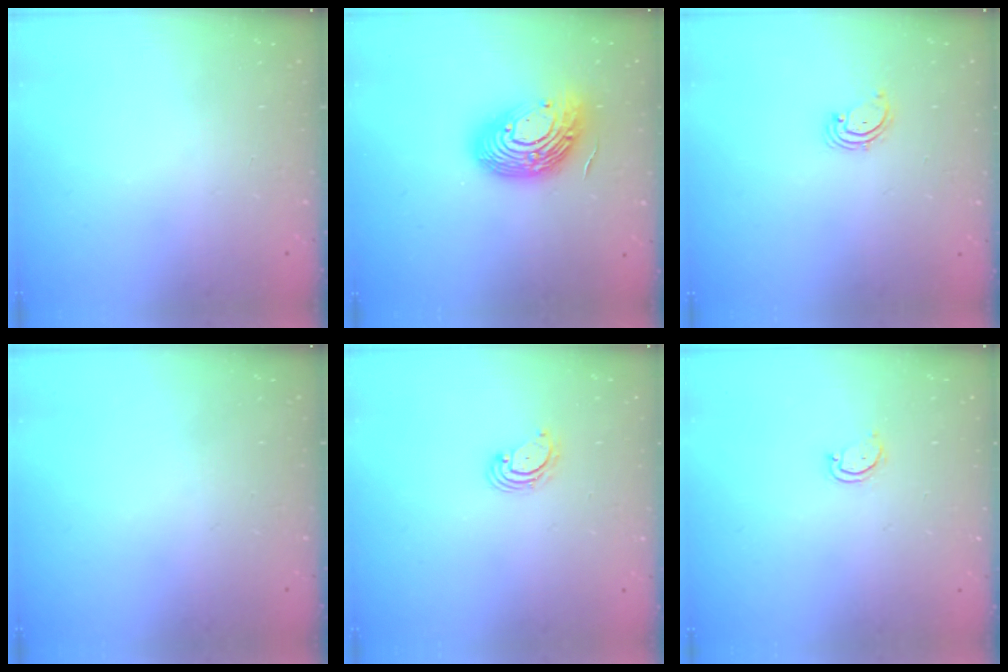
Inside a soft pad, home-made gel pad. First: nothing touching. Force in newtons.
{"total": 17.0, "press": 16.9, "slide": 1.2}
{"total": 2.1, "press": 2.1, "slide": 0.3}
{"total": 0.0}
{"total": 3.8, "press": 3.8, "slide": 0.5}
{"total": 2.7, "press": 2.7, "slide": 0.3}